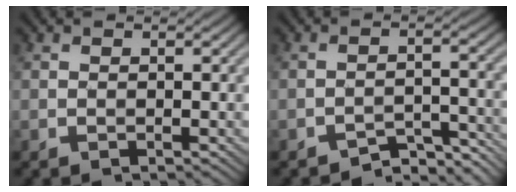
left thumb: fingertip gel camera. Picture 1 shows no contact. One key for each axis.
{"total": 4.9, "fx": -4.4, "fy": 1.1, "fz": 1.7, "tx": -0.025, "ty": 0.004, "tz": -0.066}